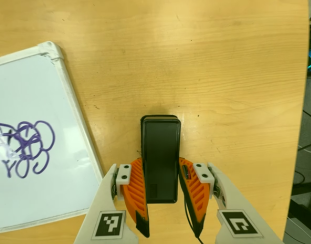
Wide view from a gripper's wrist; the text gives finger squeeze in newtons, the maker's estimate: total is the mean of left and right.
{"total": 4.2, "left": 2.8, "right": 5.7}